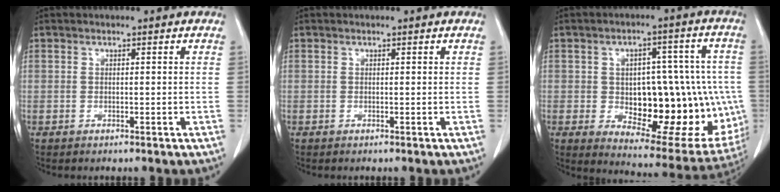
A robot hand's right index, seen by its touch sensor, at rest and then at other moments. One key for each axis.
{"total": 0.0}
{"total": 23.2, "fx": -3.2, "fy": 10.8, "fz": 20.3, "tx": -0.232, "ty": 0.021, "tz": -0.012}